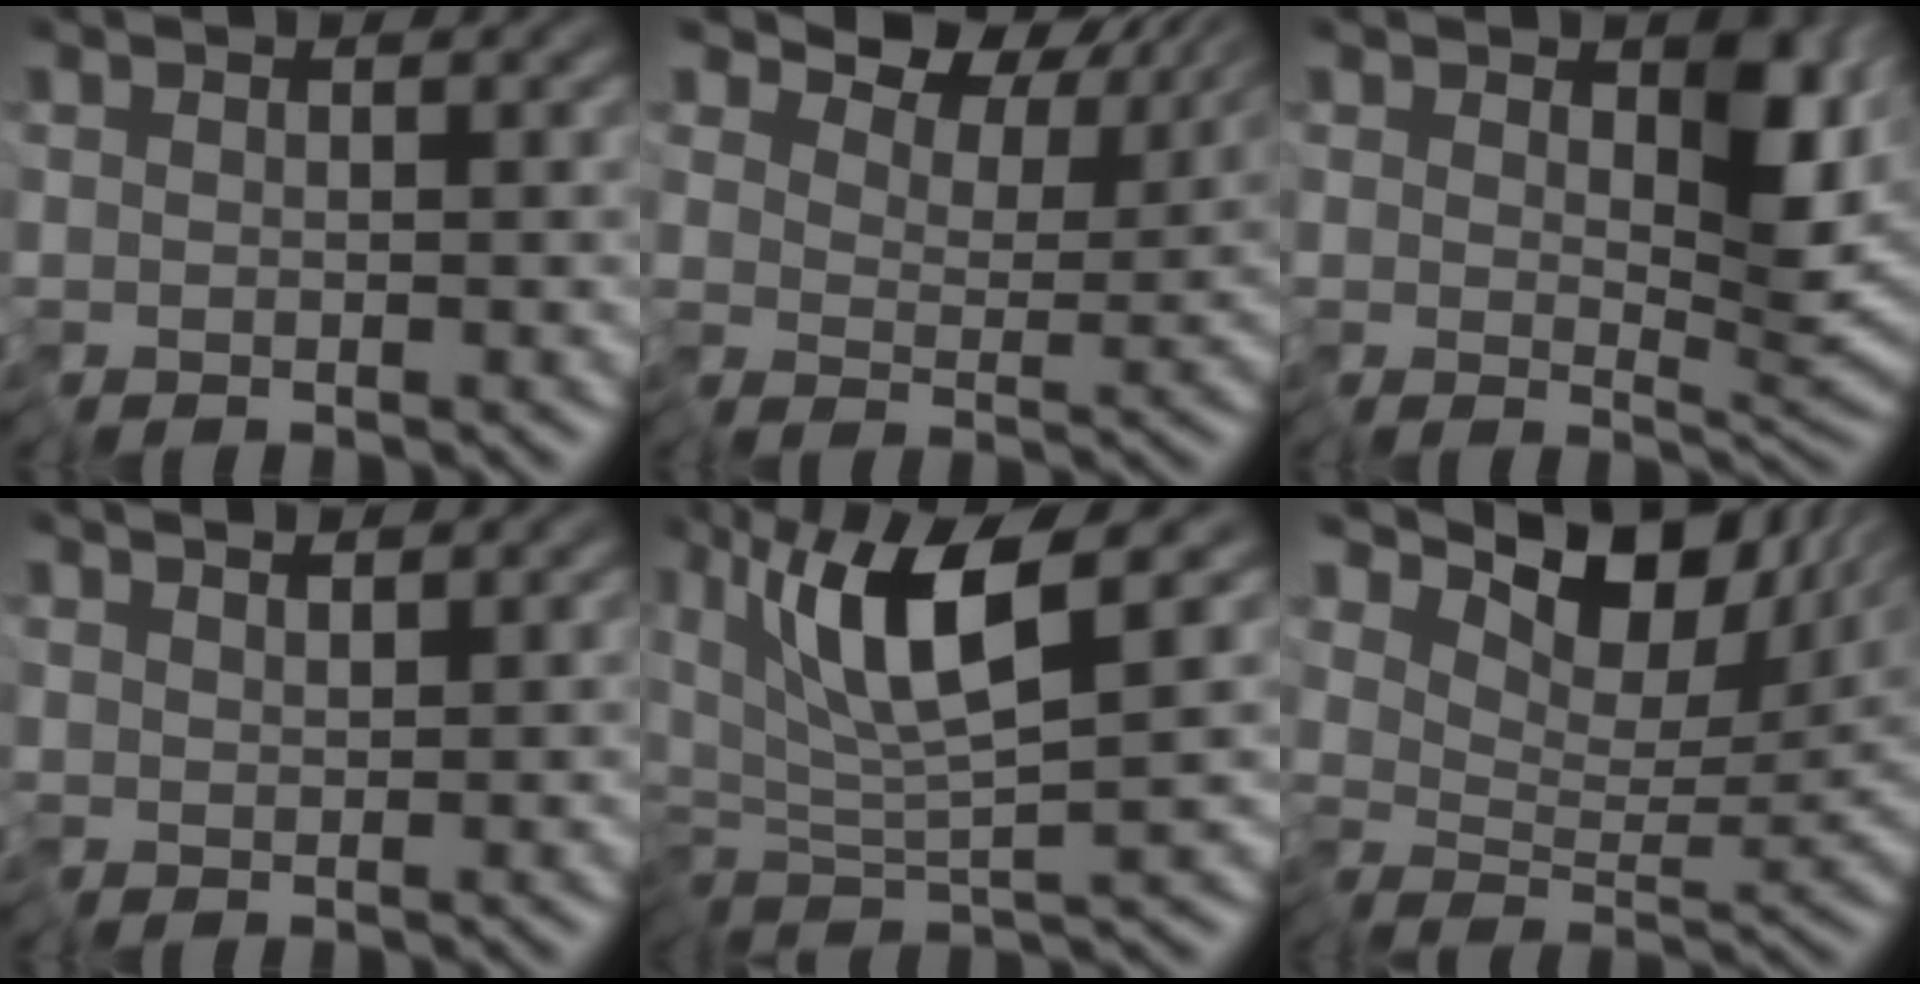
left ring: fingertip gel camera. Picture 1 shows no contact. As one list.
[{"total": 7.0, "force": [5.3, 3.3, 3.1], "torque": [-0.054, 0.004, 0.079]}, {"total": 6.0, "force": [2.1, 3.4, 4.5], "torque": [-0.077, -0.011, 0.032]}, {"total": 1.3, "force": [1.1, 0.0, 0.6], "torque": [-0.015, 0.008, 0.023]}, {"total": 7.6, "force": [3.0, 1.0, 6.9], "torque": [-0.134, 0.010, 0.051]}, {"total": 10.2, "force": [7.3, 4.7, 5.5], "torque": [-0.101, 0.007, 0.123]}]